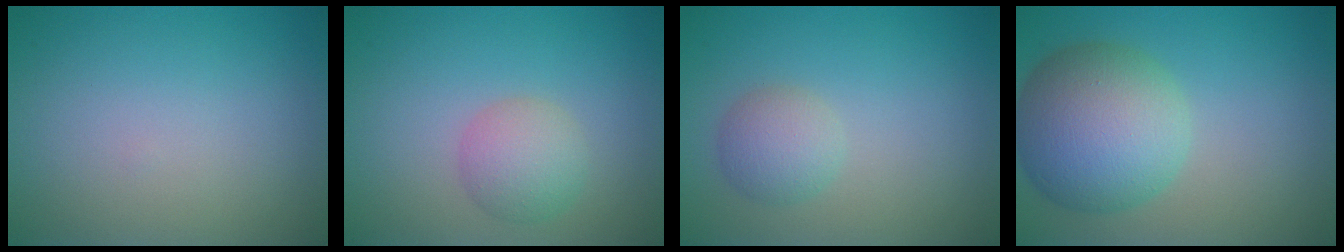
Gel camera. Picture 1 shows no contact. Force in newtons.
{"total": 2.9, "press": 2.9, "slide": 0.1}
{"total": 2.4, "press": 2.4, "slide": 0.0}
{"total": 8.8, "press": 8.8, "slide": 0.3}